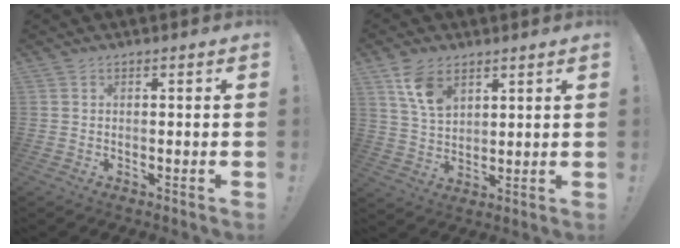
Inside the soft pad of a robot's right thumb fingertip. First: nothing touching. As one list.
[{"total": 9.3, "force": [5.5, 5.3, 5.2], "torque": [-0.084, -0.023, 0.106]}]